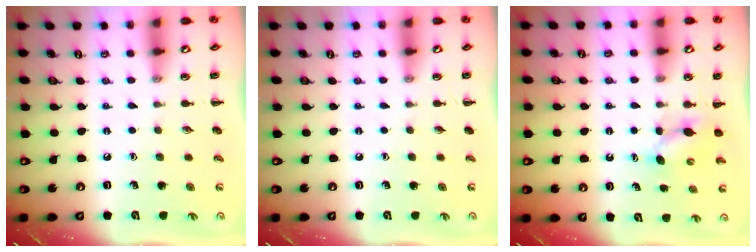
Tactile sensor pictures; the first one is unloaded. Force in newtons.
{"total": 0.0}
{"total": 3.5, "press": 3.4, "slide": 0.9}